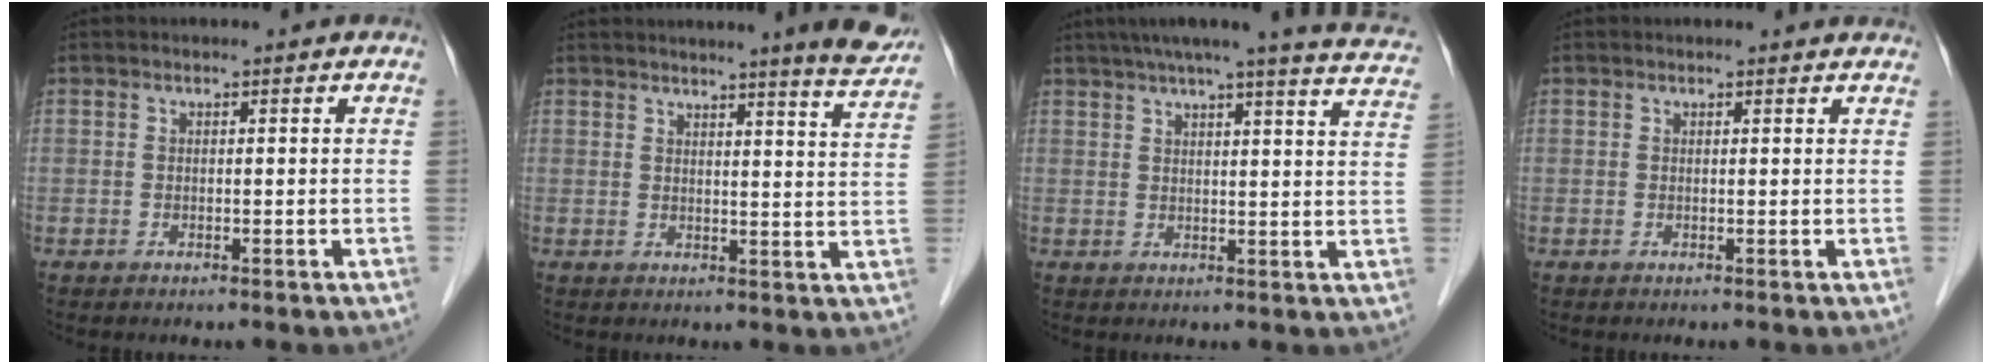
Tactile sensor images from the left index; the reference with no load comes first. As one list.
[{"total": 8.9, "force": [8.0, -0.6, 3.9], "torque": [-0.047, -0.024, 0.079]}, {"total": 20.8, "force": [18.4, 0.5, 9.7], "torque": [-0.137, -0.019, 0.213]}, {"total": 2.5, "force": [2.4, 0.4, 0.5], "torque": [-0.011, 0.005, 0.017]}]